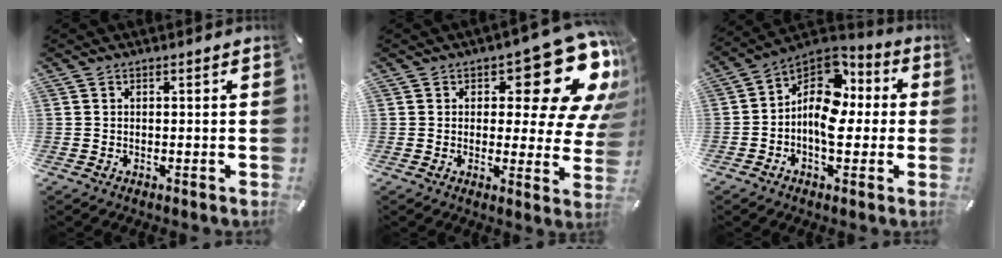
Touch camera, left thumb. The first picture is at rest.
{"total": 18.1, "force": [9.3, 7.8, 13.5], "torque": [-0.154, -0.069, 0.148]}
{"total": 12.8, "force": [0.3, 9.1, 9.0], "torque": [-0.173, -0.015, 0.002]}